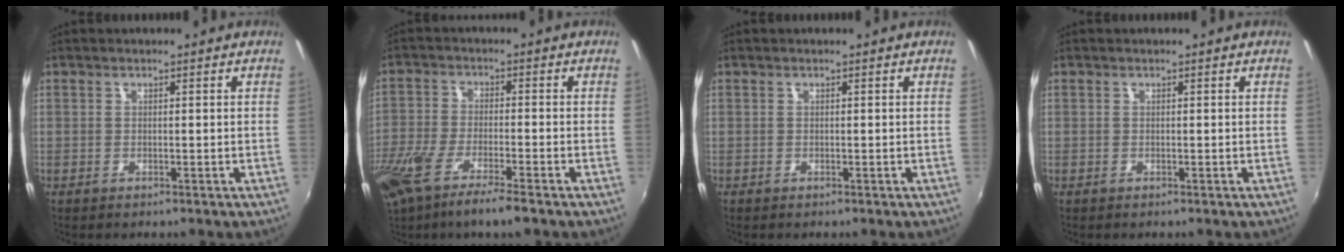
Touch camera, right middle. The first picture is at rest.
{"total": 12.1, "force": [-8.3, 2.3, 8.5], "torque": [-0.192, -0.045, -0.158]}
{"total": 0.0}
{"total": 0.0}